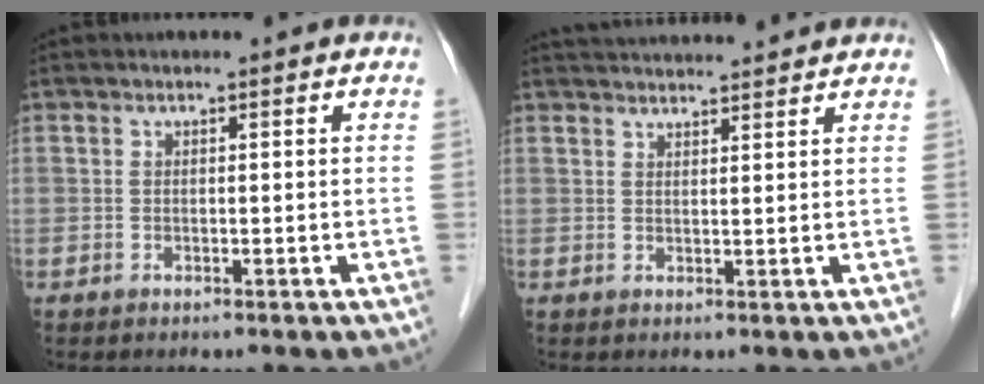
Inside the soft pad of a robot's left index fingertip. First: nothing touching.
{"total": 9.9, "force": [9.6, 0.6, 2.7], "torque": [-0.043, 0.031, 0.131]}